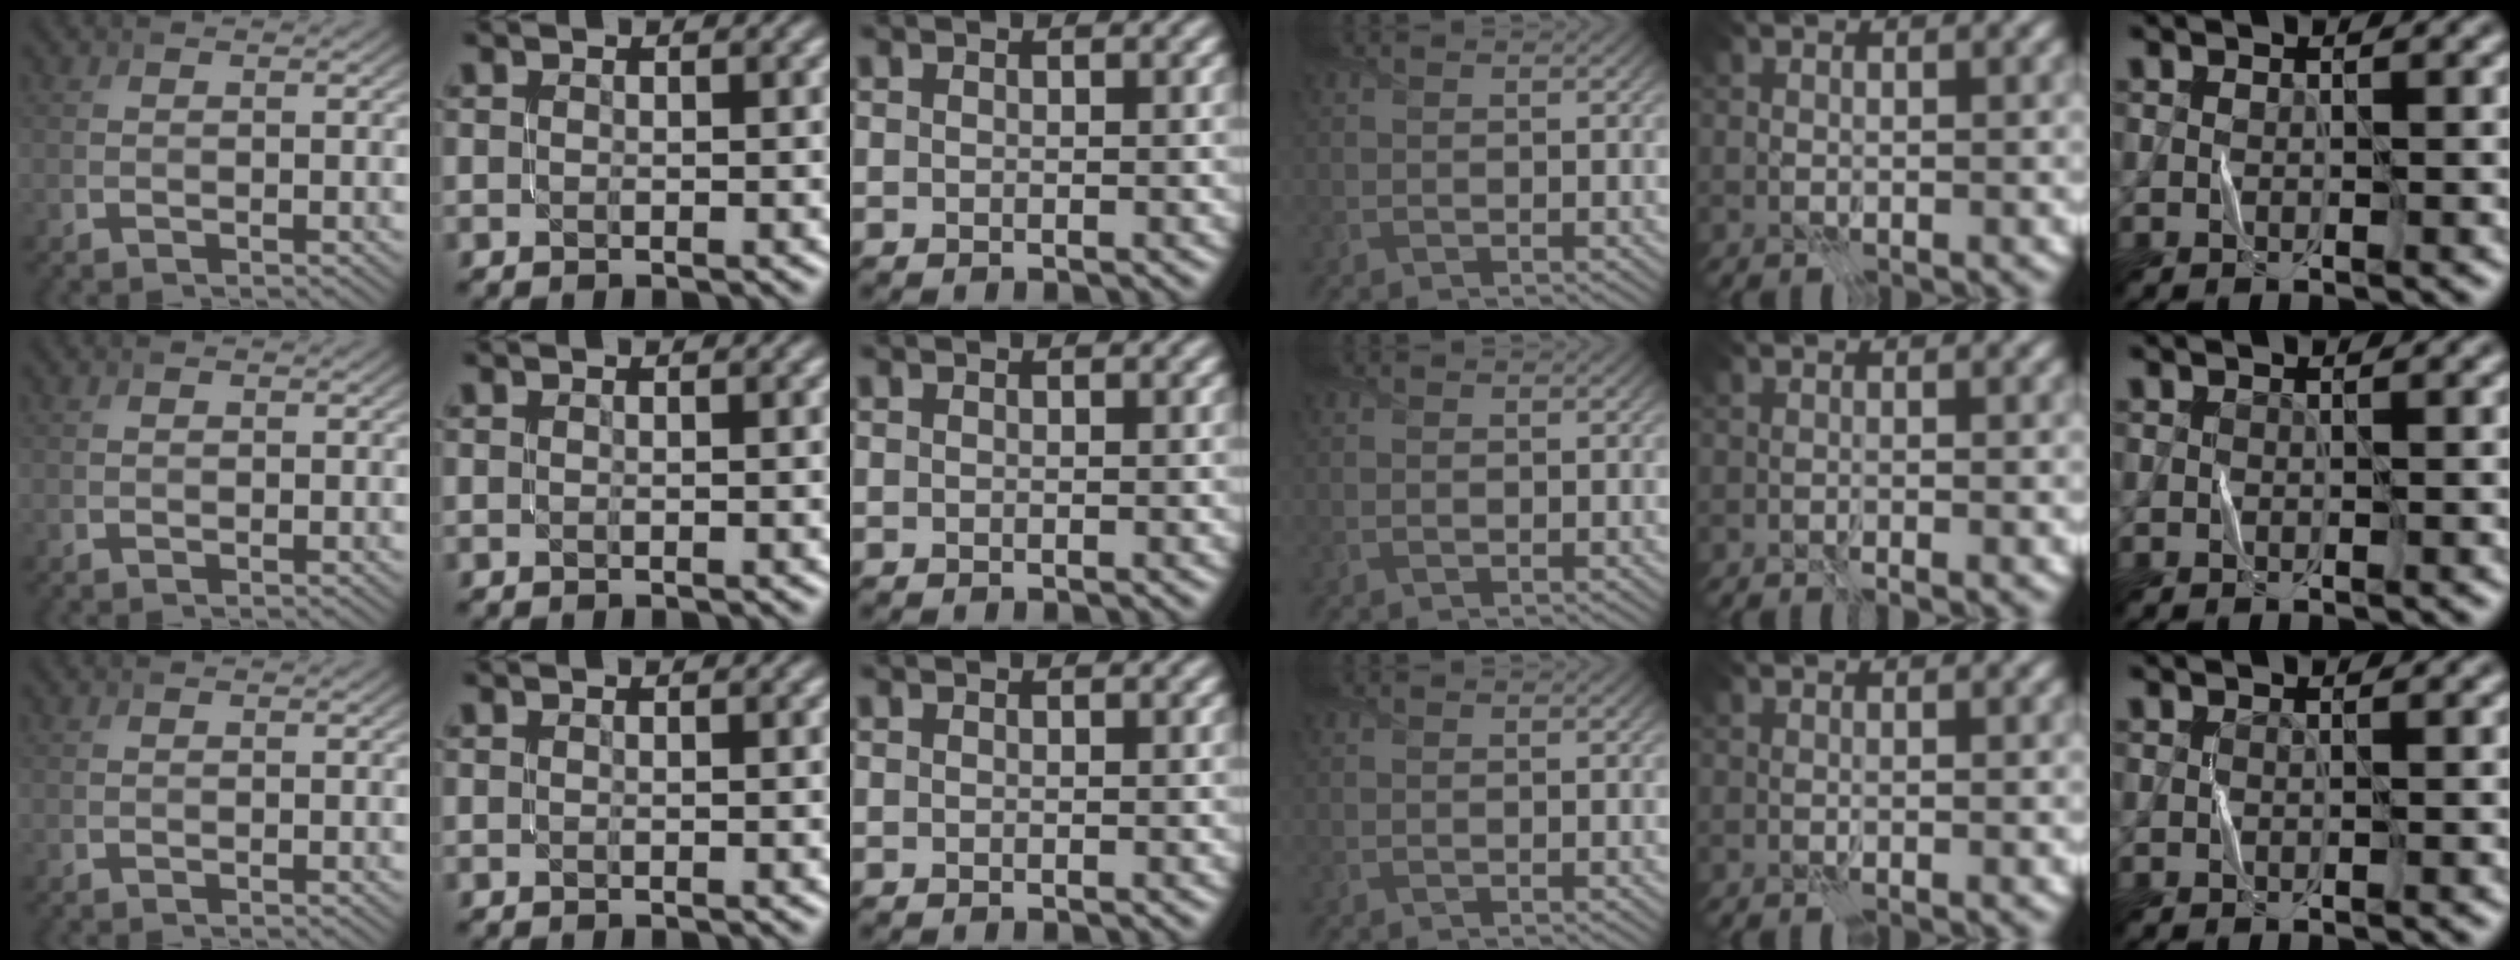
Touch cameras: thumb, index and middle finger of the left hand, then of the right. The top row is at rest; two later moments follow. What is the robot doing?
{"motion": "fold", "object": "scarf"}